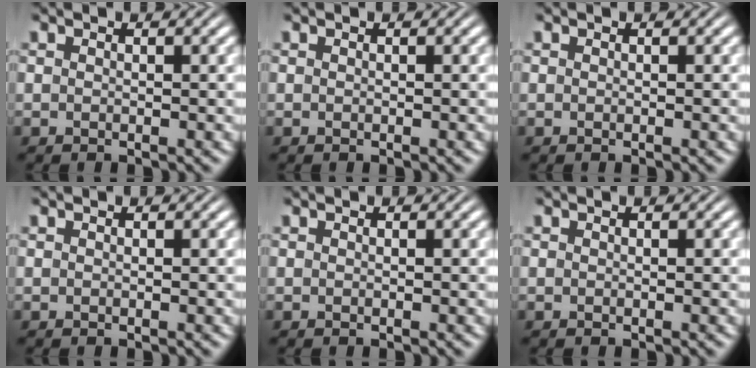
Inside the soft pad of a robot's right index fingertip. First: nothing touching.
{"total": 0.0}
{"total": 0.0}
{"total": 0.0}
{"total": 0.0}
{"total": 0.0}